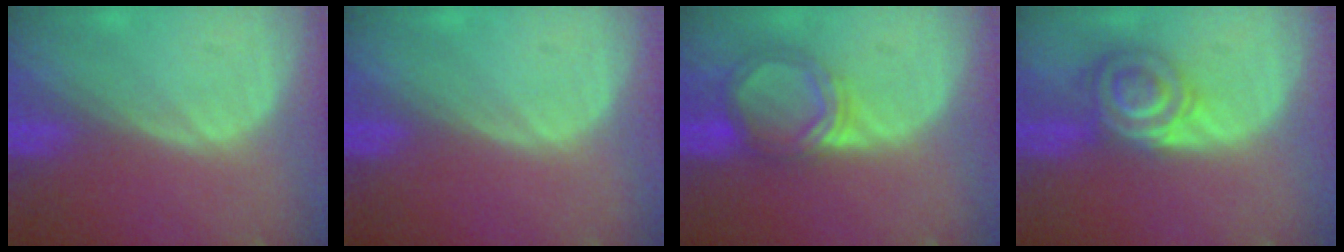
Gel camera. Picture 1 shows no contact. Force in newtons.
{"total": 0.0}
{"total": 5.5, "press": 5.3, "slide": 1.8}
{"total": 7.1, "press": 6.0, "slide": 3.8}